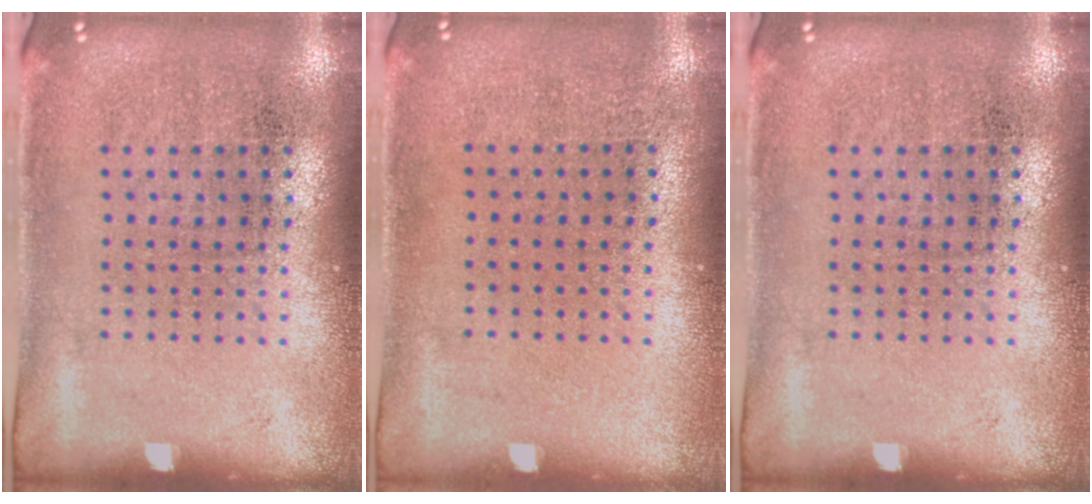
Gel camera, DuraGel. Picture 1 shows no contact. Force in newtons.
{"total": 0.0}
{"total": 0.0}